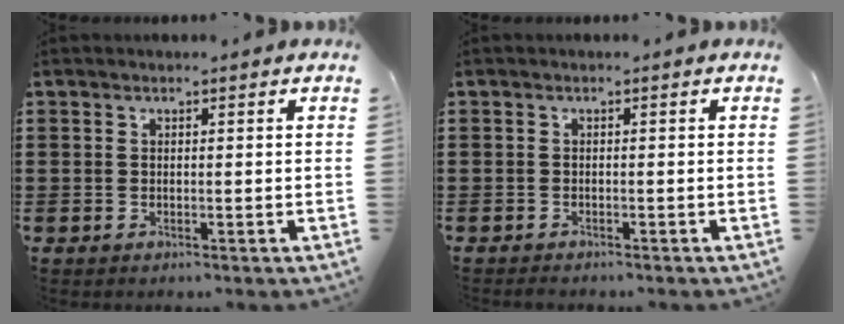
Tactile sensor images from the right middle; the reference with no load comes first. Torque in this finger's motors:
{"motor_torque": [0.88, -0.11, 0.14, 0.03]}